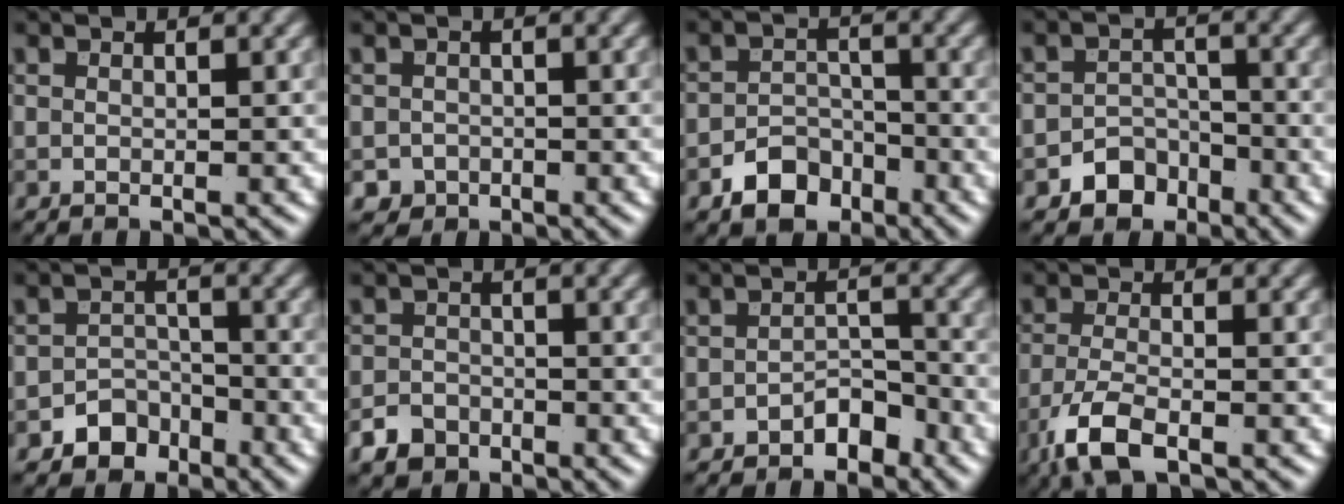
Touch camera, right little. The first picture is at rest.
{"total": 1.4, "force": [-0.7, 1.2, -0.1], "torque": [0.012, -0.002, -0.015]}
{"total": 3.6, "force": [-2.3, 2.4, 1.3], "torque": [-0.011, 0.001, -0.042]}
{"total": 3.0, "force": [-1.9, 2.2, 0.7], "torque": [0.004, 0.003, -0.033]}
{"total": 2.7, "force": [-1.8, 2.0, 0.5], "torque": [0.008, 0.005, -0.031]}
{"total": 2.5, "force": [-1.6, 1.8, 0.6], "torque": [-0.006, -0.001, -0.035]}
{"total": 2.4, "force": [-1.7, 1.3, 1.0], "torque": [-0.012, 0.011, -0.030]}
{"total": 4.2, "force": [-2.6, 1.3, 3.0], "torque": [-0.072, -0.010, -0.059]}